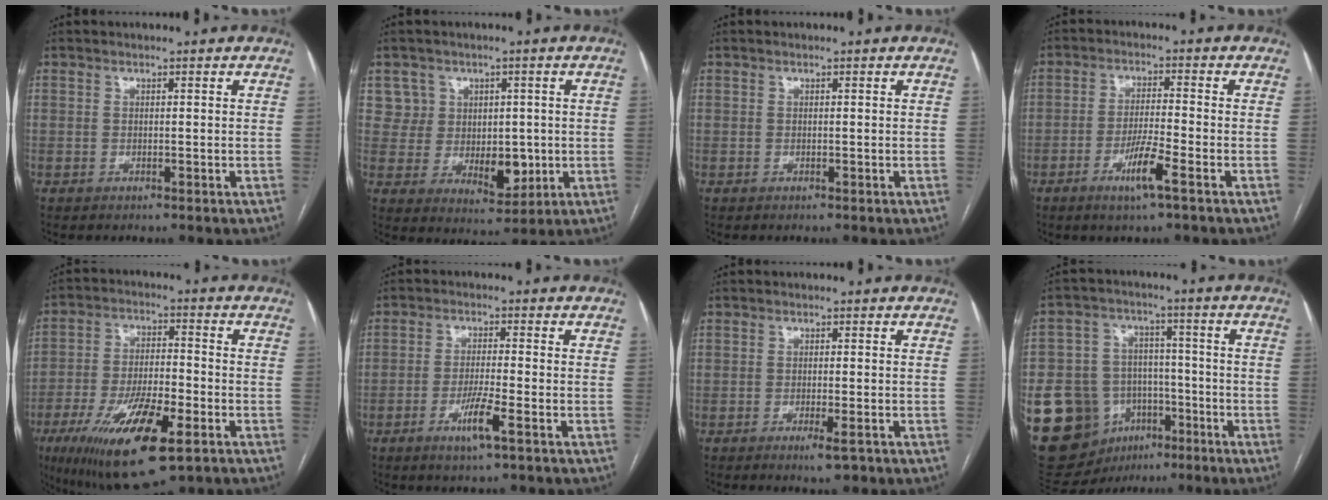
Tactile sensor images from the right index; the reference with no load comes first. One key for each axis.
{"total": 7.3, "fx": 1.5, "fy": 6.7, "fz": 2.4, "tx": -0.034, "ty": 0.013, "tz": 0.044}
{"total": 0.0}
{"total": 5.8, "fx": -3.0, "fy": -0.2, "fz": 4.9, "tx": -0.094, "ty": -0.010, "tz": -0.058}
{"total": 15.7, "fx": -7.7, "fy": 4.2, "fz": 13.0, "tx": -0.248, "ty": -0.021, "tz": -0.125}
{"total": 4.9, "fx": -2.4, "fy": -0.2, "fz": 4.3, "tx": -0.083, "ty": -0.010, "tz": -0.046}
{"total": 2.5, "fx": -1.4, "fy": 0.2, "fz": 2.1, "tx": -0.030, "ty": -0.005, "tz": -0.020}
{"total": 16.2, "fx": -6.3, "fy": 13.4, "fz": 6.6, "tx": -0.145, "ty": 0.042, "tz": -0.089}